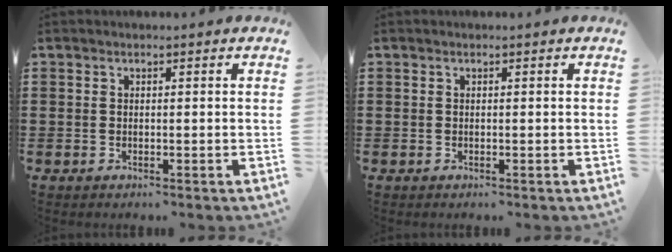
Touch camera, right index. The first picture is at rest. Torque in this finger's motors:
{"motor_torque": [0.19, 0.20, 0.00, 0.00]}